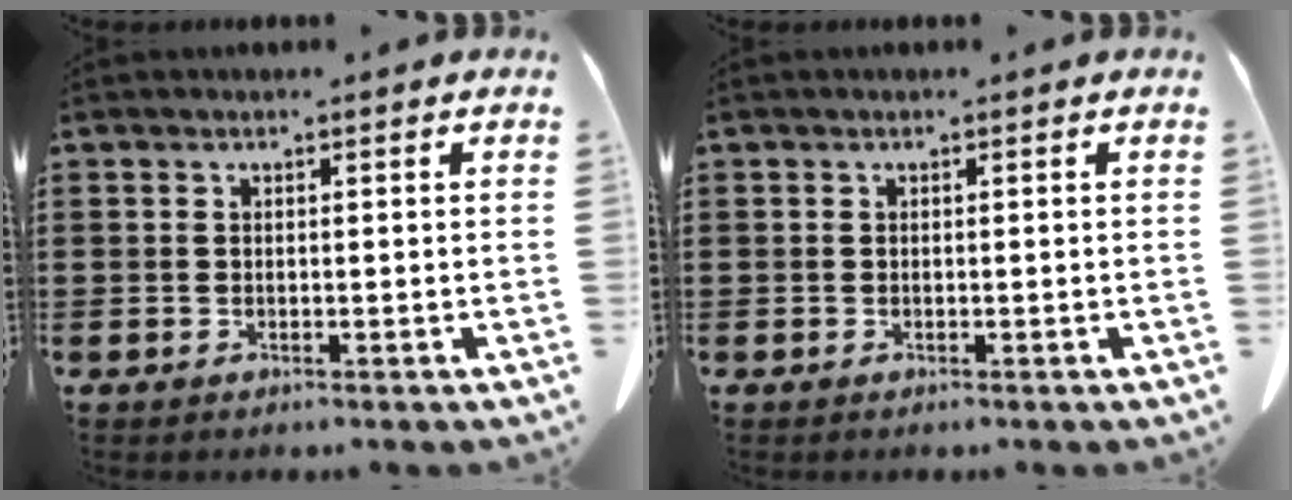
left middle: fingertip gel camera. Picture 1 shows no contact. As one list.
[{"total": 0.0}]